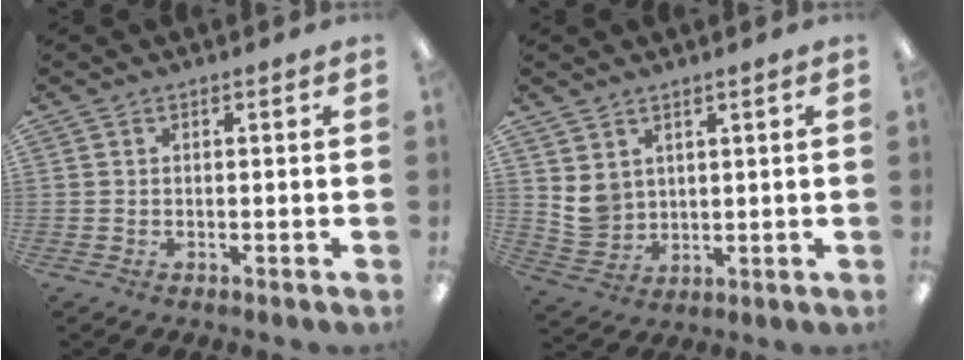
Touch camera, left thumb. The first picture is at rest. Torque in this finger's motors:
{"motor_torque": [0.64, 0.83, 0.10, -0.61, 0.02]}